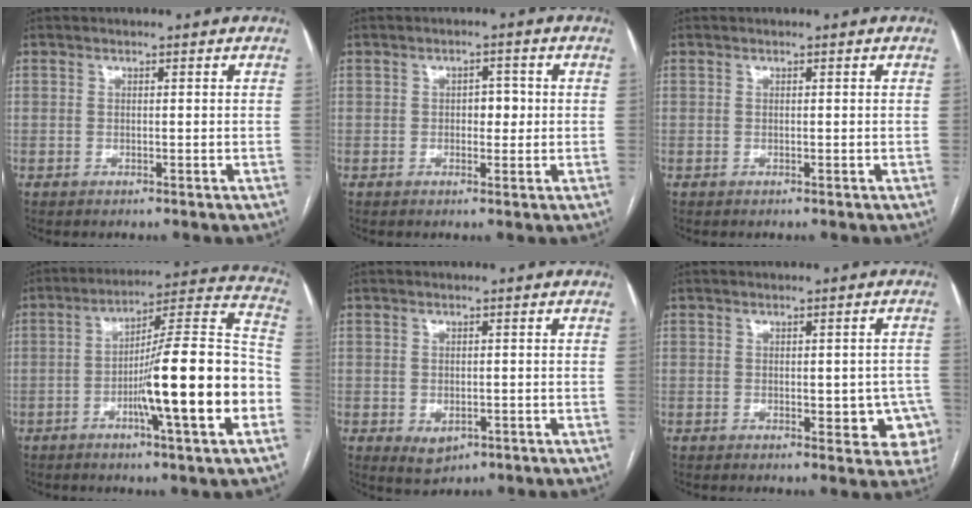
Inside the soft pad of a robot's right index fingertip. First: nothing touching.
{"total": 2.7, "force": [0.0, 1.6, 2.2], "torque": [-0.026, 0.008, 0.001]}
{"total": 0.0}
{"total": 19.3, "force": [-5.4, 0.6, 18.5], "torque": [-0.260, 0.011, -0.084]}
{"total": 3.1, "force": [-1.1, 2.2, 1.9], "torque": [-0.027, -0.003, -0.002]}
{"total": 7.1, "force": [-1.3, 3.4, 6.1], "torque": [-0.048, 0.013, -0.011]}